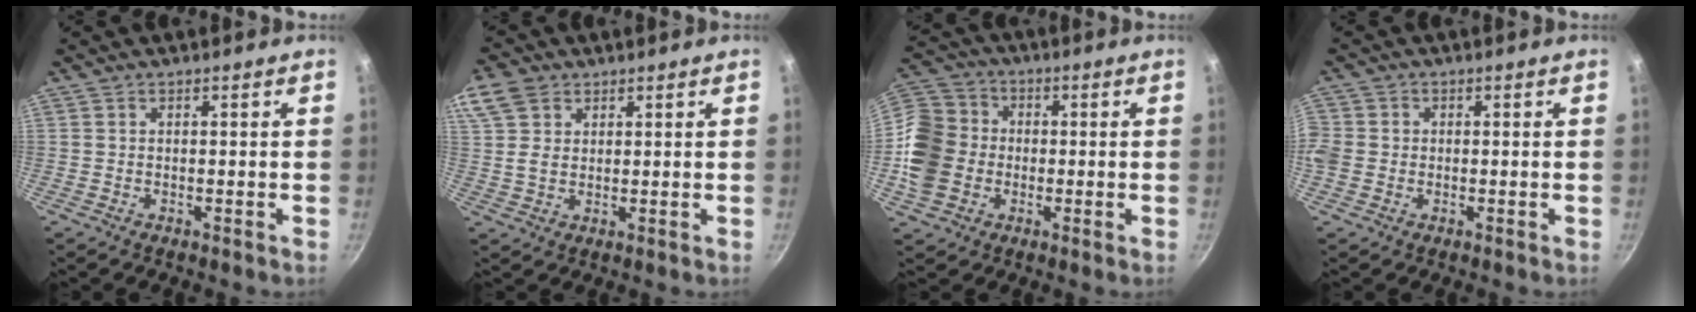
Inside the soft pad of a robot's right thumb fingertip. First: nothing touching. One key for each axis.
{"total": 9.5, "fx": 4.4, "fy": 6.8, "fz": 4.8, "tx": -0.093, "ty": 0.002, "tz": 0.083}
{"total": 15.2, "fx": -1.9, "fy": 12.9, "fz": 7.8, "tx": -0.142, "ty": 0.031, "tz": -0.047}
{"total": 5.4, "fx": -0.7, "fy": 4.8, "fz": 2.4, "tx": -0.052, "ty": 0.006, "tz": -0.020}